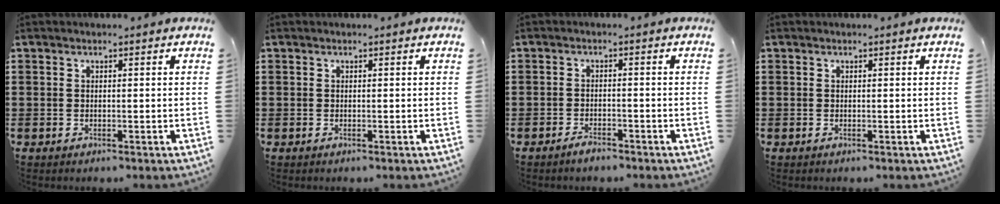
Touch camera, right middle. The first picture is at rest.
{"total": 0.0}
{"total": 1.8, "force": [-1.6, 0.4, 0.7], "torque": [-0.015, 0.000, -0.031]}
{"total": 0.0}